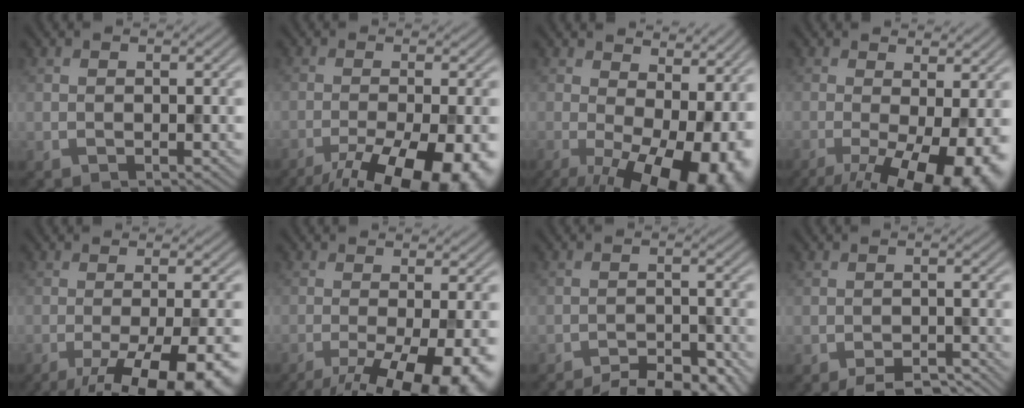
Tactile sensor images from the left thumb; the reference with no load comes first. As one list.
[{"total": 14.6, "force": [-9.0, 4.4, 10.6], "torque": [-0.160, -0.033, -0.116]}, {"total": 16.9, "force": [-2.2, 8.2, 14.7], "torque": [-0.178, -0.028, 0.005]}, {"total": 12.6, "force": [-4.5, 4.2, 11.0], "torque": [-0.166, -0.016, -0.057]}, {"total": 15.1, "force": [-7.9, 4.6, 12.0], "torque": [-0.149, -0.015, -0.096]}, {"total": 12.5, "force": [-6.3, 3.5, 10.2], "torque": [-0.140, -0.014, -0.083]}, {"total": 7.6, "force": [-6.6, 1.9, 3.2], "torque": [-0.052, -0.002, -0.091]}, {"total": 3.8, "force": [-3.1, 1.0, 1.9], "torque": [-0.028, -0.002, -0.047]}]